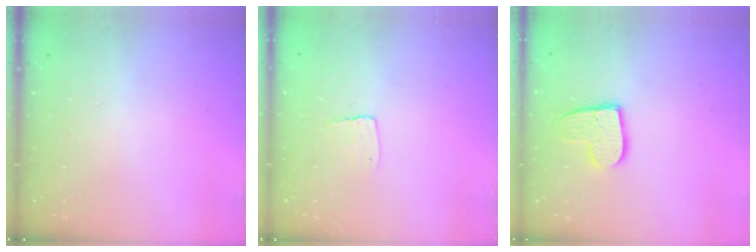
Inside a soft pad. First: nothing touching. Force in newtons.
{"total": 3.6, "press": 3.6, "slide": 0.3}
{"total": 11.6, "press": 11.6, "slide": 1.0}